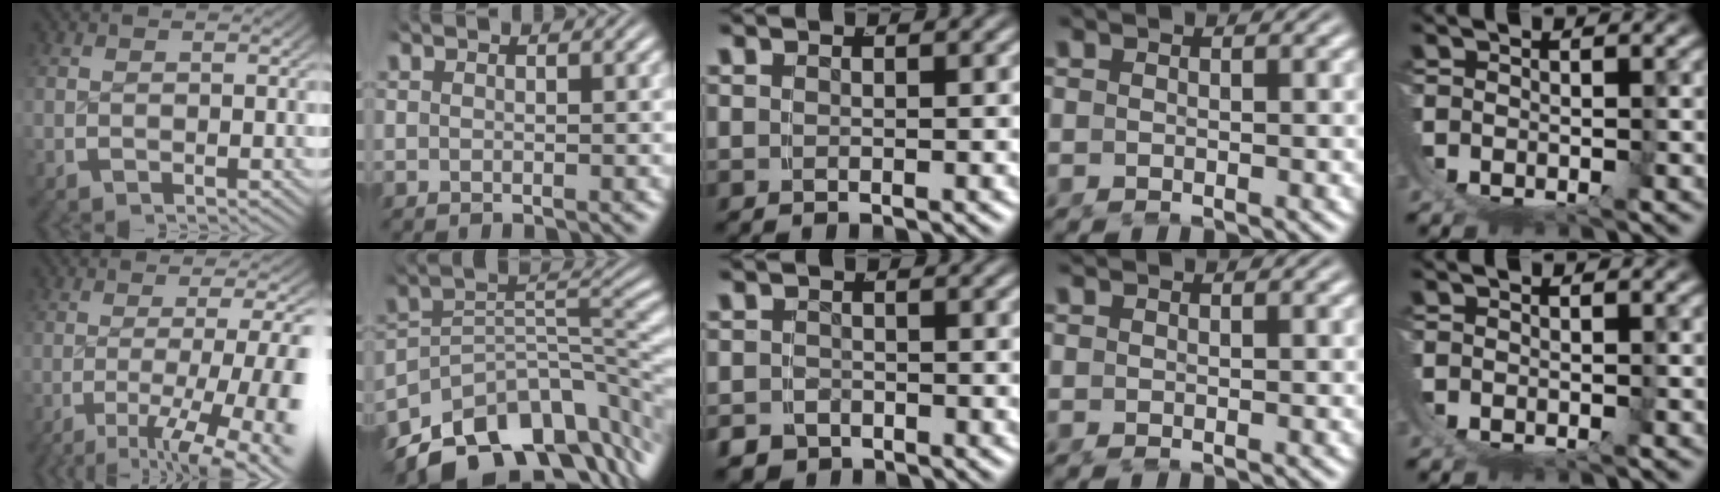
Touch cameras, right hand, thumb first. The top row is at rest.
{"thumb": {"total": 10.0, "force": [-4.0, 4.3, 8.1], "torque": [-0.138, -0.028, -0.045]}, "index": {"total": 14.7, "force": [-8.9, 7.9, 8.7], "torque": [-0.122, -0.036, -0.127]}, "middle": {"total": 3.0, "force": [-2.4, 1.7, 0.1], "torque": [-0.001, -0.018, -0.036]}, "ring": {"total": 0.9, "force": [0.7, -0.5, -0.1], "torque": [0.008, 0.003, 0.017]}}